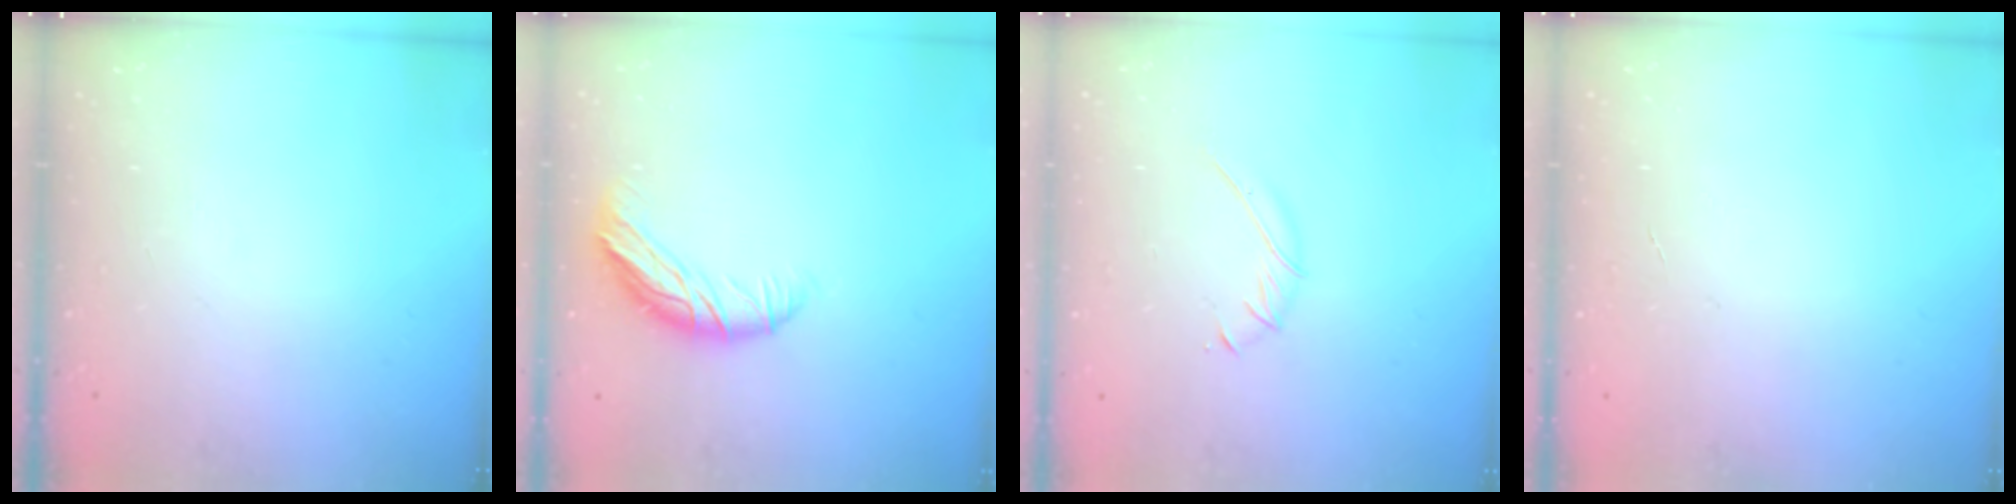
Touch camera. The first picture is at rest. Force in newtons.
{"total": 10.4, "press": 10.3, "slide": 0.6}
{"total": 3.7, "press": 3.6, "slide": 1.0}
{"total": 0.0}